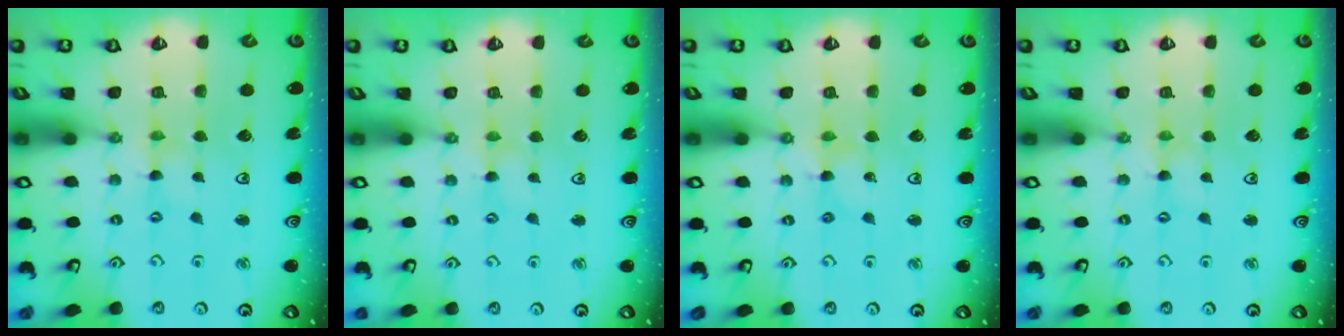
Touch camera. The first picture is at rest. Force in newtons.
{"total": 2.5, "press": 2.5, "slide": 0.4}
{"total": 1.8, "press": 1.8, "slide": 0.2}
{"total": 1.3, "press": 1.3, "slide": 0.3}